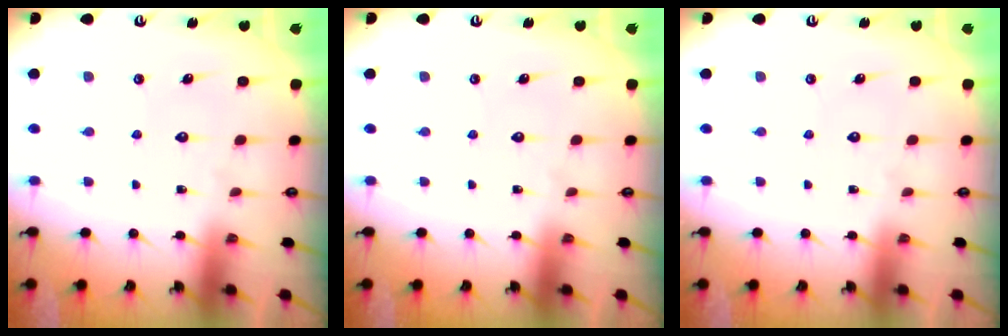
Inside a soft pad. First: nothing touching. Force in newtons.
{"total": 0.0}
{"total": 0.0}